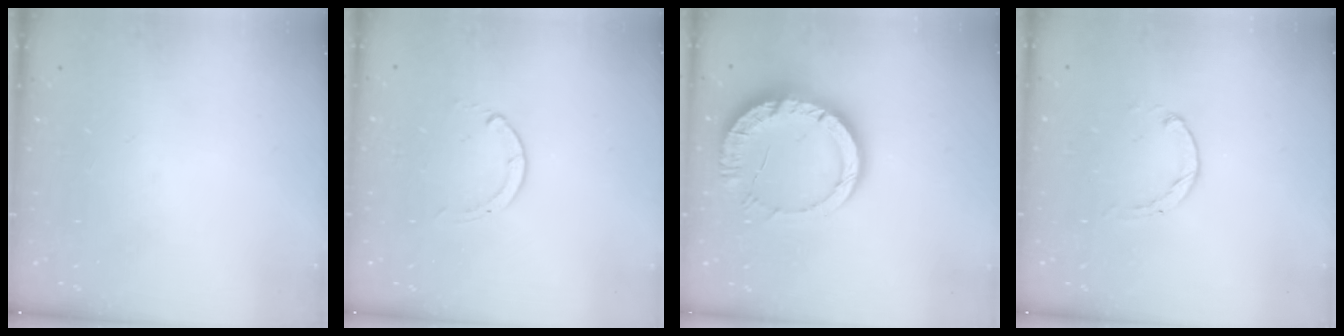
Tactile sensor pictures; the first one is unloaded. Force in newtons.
{"total": 0.0}
{"total": 14.4, "press": 14.3, "slide": 1.4}
{"total": 0.7, "press": 0.6, "slide": 0.2}